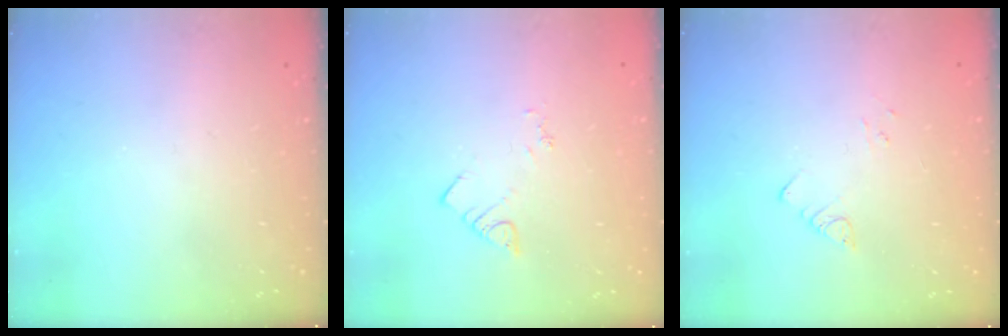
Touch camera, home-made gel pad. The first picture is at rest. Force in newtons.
{"total": 3.2, "press": 3.2, "slide": 0.3}
{"total": 3.0, "press": 3.0, "slide": 0.4}